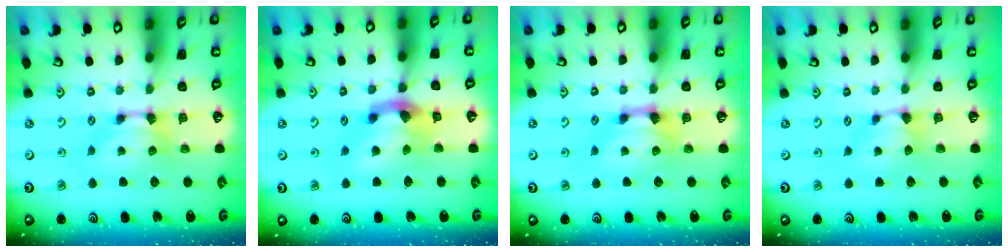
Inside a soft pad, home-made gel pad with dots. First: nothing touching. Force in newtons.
{"total": 4.9, "press": 4.5, "slide": 1.9}
{"total": 1.5, "press": 1.2, "slide": 0.9}
{"total": 0.9, "press": 0.4, "slide": 0.8}